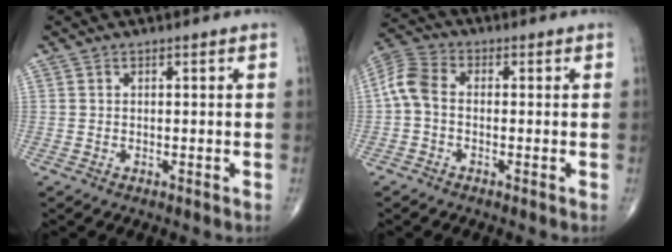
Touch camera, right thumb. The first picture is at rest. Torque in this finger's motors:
{"motor_torque": [0.55, 1.02, 0.31, -0.43, 0.19]}